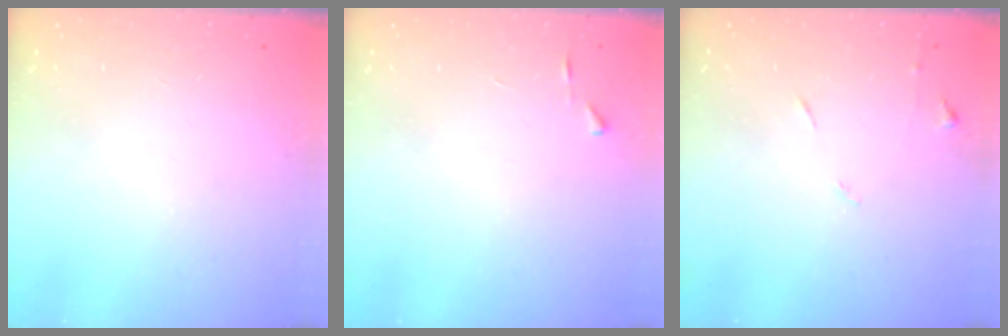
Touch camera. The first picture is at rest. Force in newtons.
{"total": 2.7, "press": 2.7, "slide": 0.3}
{"total": 5.3, "press": 5.2, "slide": 0.7}